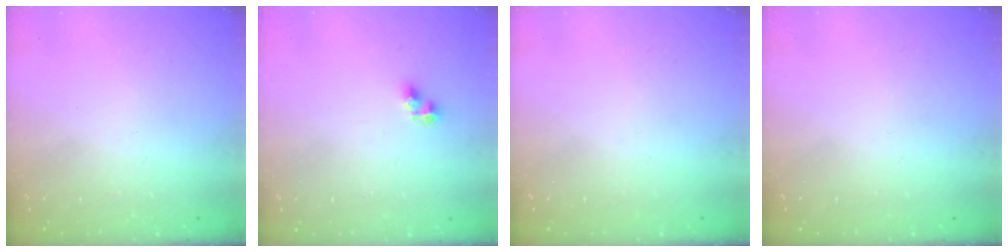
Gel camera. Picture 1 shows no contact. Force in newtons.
{"total": 4.4, "press": 4.4, "slide": 0.1}
{"total": 0.0}
{"total": 0.0}